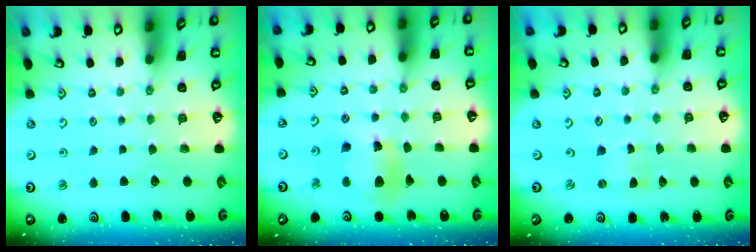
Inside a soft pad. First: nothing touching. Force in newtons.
{"total": 12.0, "press": 11.9, "slide": 1.5}
{"total": 0.0}